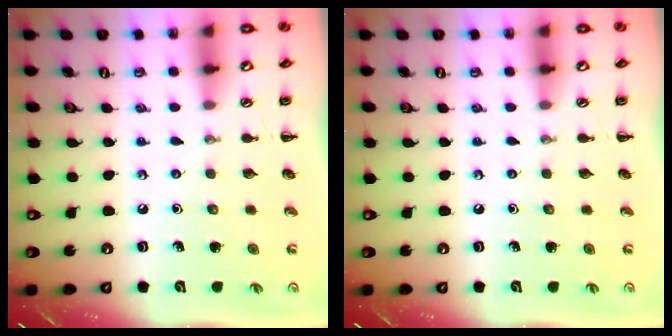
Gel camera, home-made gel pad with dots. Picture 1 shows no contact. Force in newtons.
{"total": 0.0}